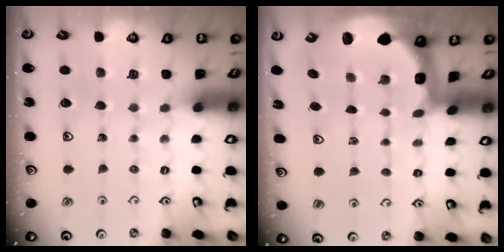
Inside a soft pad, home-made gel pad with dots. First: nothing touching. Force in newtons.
{"total": 2.1, "press": 1.9, "slide": 0.8}